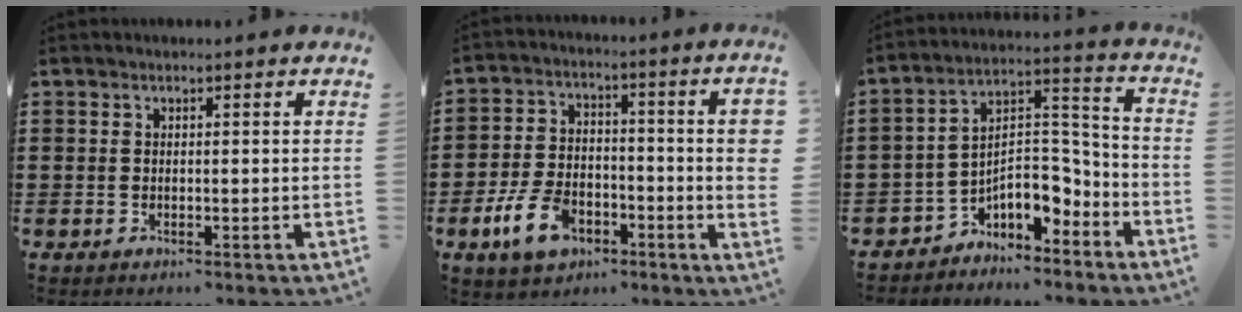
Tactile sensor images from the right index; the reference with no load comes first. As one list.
[{"total": 9.7, "force": [-3.9, 4.7, 7.5], "torque": [-0.160, 0.002, -0.072]}, {"total": 6.9, "force": [-4.5, 3.8, 3.5], "torque": [-0.065, -0.002, -0.089]}]